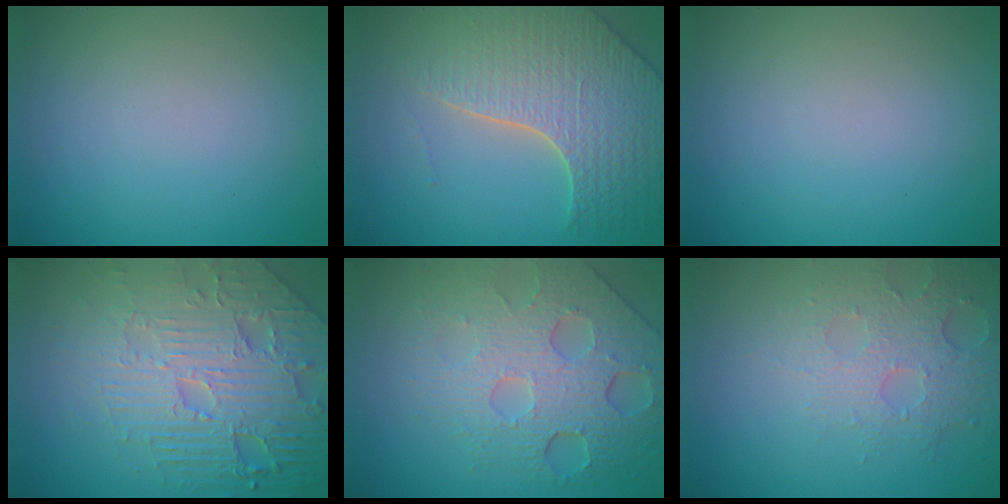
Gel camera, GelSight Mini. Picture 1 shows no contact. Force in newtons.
{"total": 6.2, "press": 5.2, "slide": 3.4}
{"total": 0.0}
{"total": 7.9, "press": 6.1, "slide": 5.0}
{"total": 8.1, "press": 5.4, "slide": 6.1}
{"total": 3.9, "press": 3.0, "slide": 2.5}